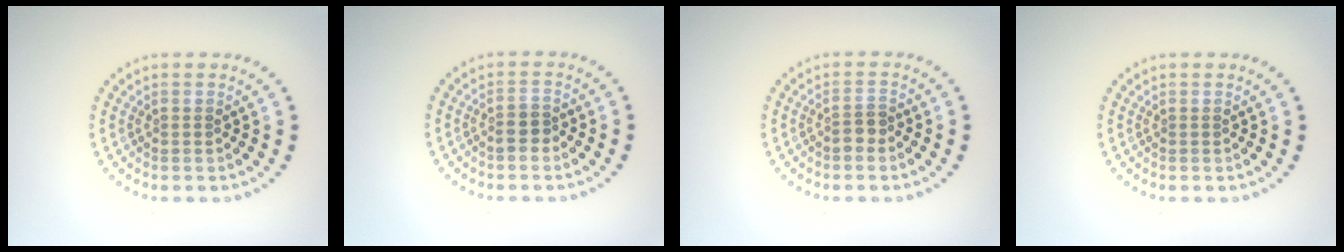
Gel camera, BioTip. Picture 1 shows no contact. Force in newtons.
{"total": 1.6, "press": 1.4, "slide": 0.6}
{"total": 1.7, "press": 1.4, "slide": 0.9}
{"total": 0.0}